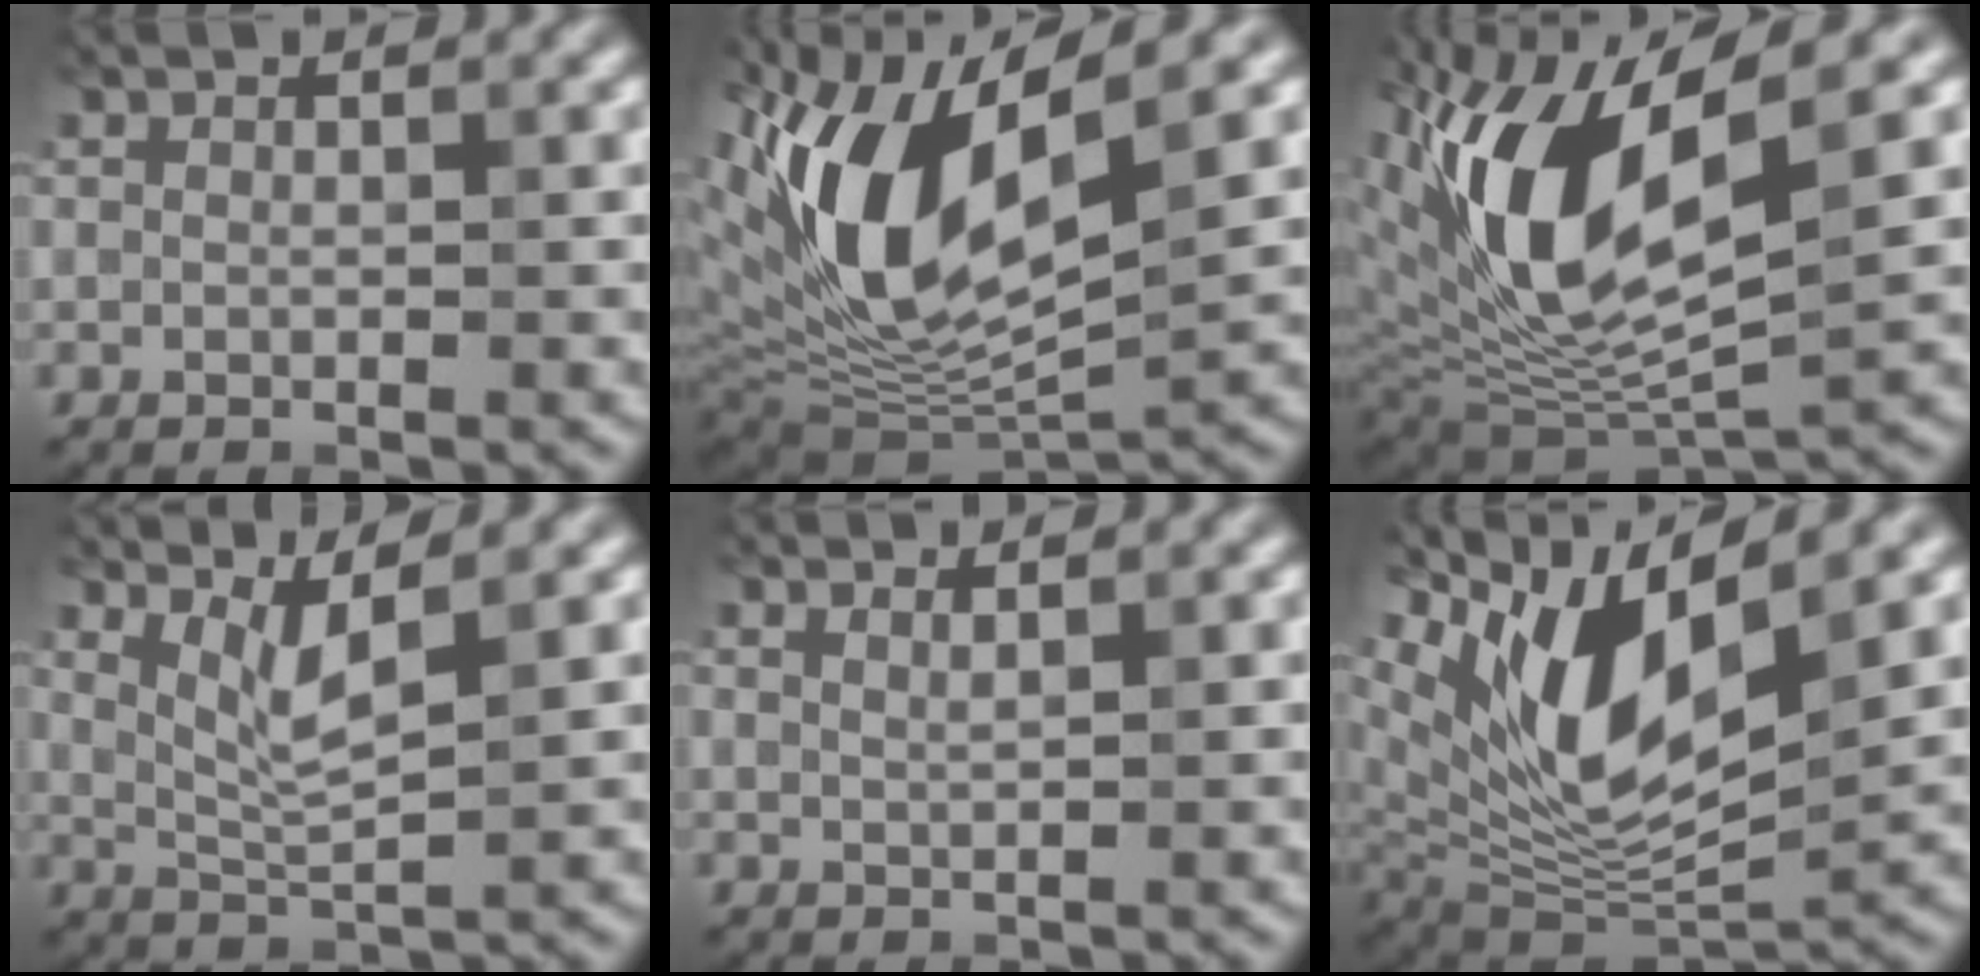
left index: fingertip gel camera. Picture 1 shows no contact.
{"total": 13.8, "force": [3.4, 5.8, 12.0], "torque": [-0.241, 0.001, 0.056]}
{"total": 13.0, "force": [4.1, 4.8, 11.4], "torque": [-0.224, 0.000, 0.077]}
{"total": 3.3, "force": [1.7, 0.4, 2.8], "torque": [-0.058, -0.009, 0.040]}
{"total": 1.4, "force": [1.0, 0.4, 0.8], "torque": [-0.002, 0.002, 0.005]}
{"total": 11.7, "force": [4.8, 4.4, 9.7], "torque": [-0.189, -0.006, 0.095]}